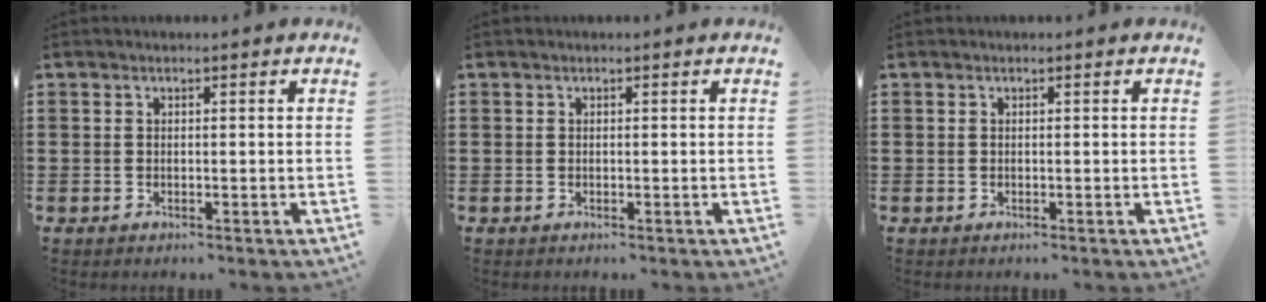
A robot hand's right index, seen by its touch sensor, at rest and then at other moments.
{"total": 0.0}
{"total": 0.0}